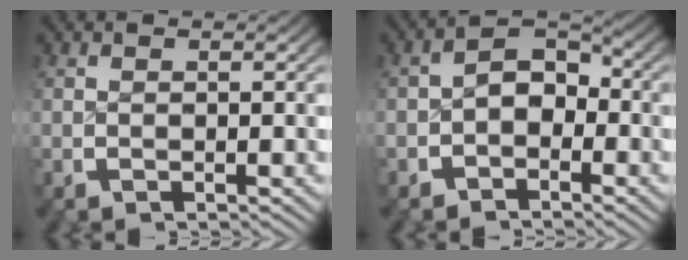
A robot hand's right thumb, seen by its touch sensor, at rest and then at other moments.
{"total": 4.7, "force": [-1.1, 3.3, 3.1], "torque": [-0.049, -0.012, -0.016]}